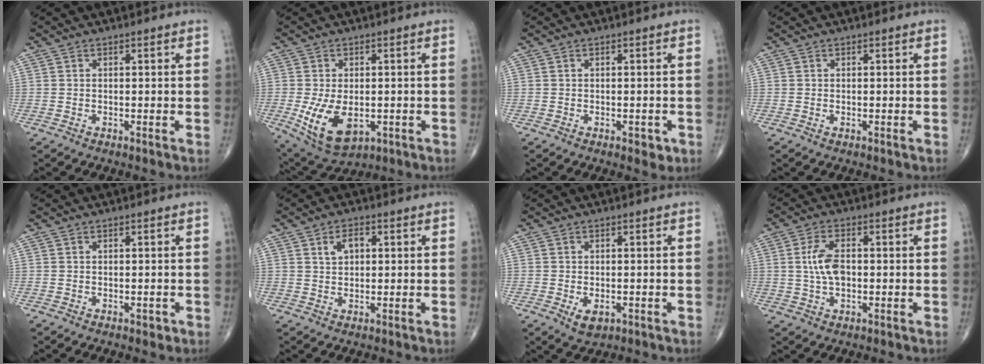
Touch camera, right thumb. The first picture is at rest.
{"total": 10.7, "force": [-2.3, 6.4, 8.3], "torque": [-0.141, -0.007, -0.020]}
{"total": 1.9, "force": [-0.8, 1.1, 1.3], "torque": [-0.006, 0.001, -0.009]}
{"total": 0.0}
{"total": 0.9, "force": [-0.4, 0.6, 0.5], "torque": [-0.002, 0.001, -0.005]}
{"total": 3.6, "force": [1.2, 2.3, 2.6], "torque": [-0.036, 0.003, 0.020]}
{"total": 3.3, "force": [-1.1, 2.1, 2.4], "torque": [-0.031, 0.000, -0.008]}
{"total": 6.1, "force": [0.2, 3.3, 5.2], "torque": [-0.102, 0.005, 0.001]}